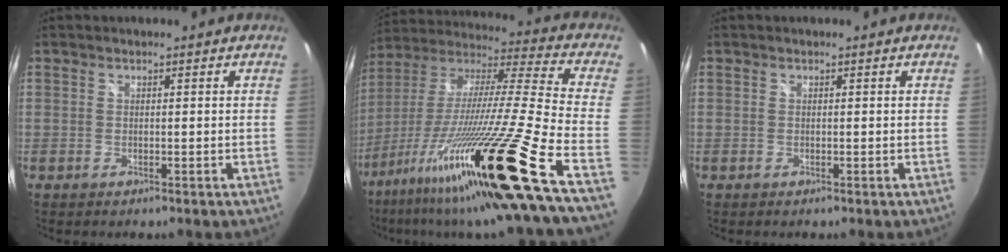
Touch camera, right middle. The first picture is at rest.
{"total": 29.5, "force": [-16.6, -1.0, 24.4], "torque": [-0.389, -0.078, -0.291]}
{"total": 0.0}